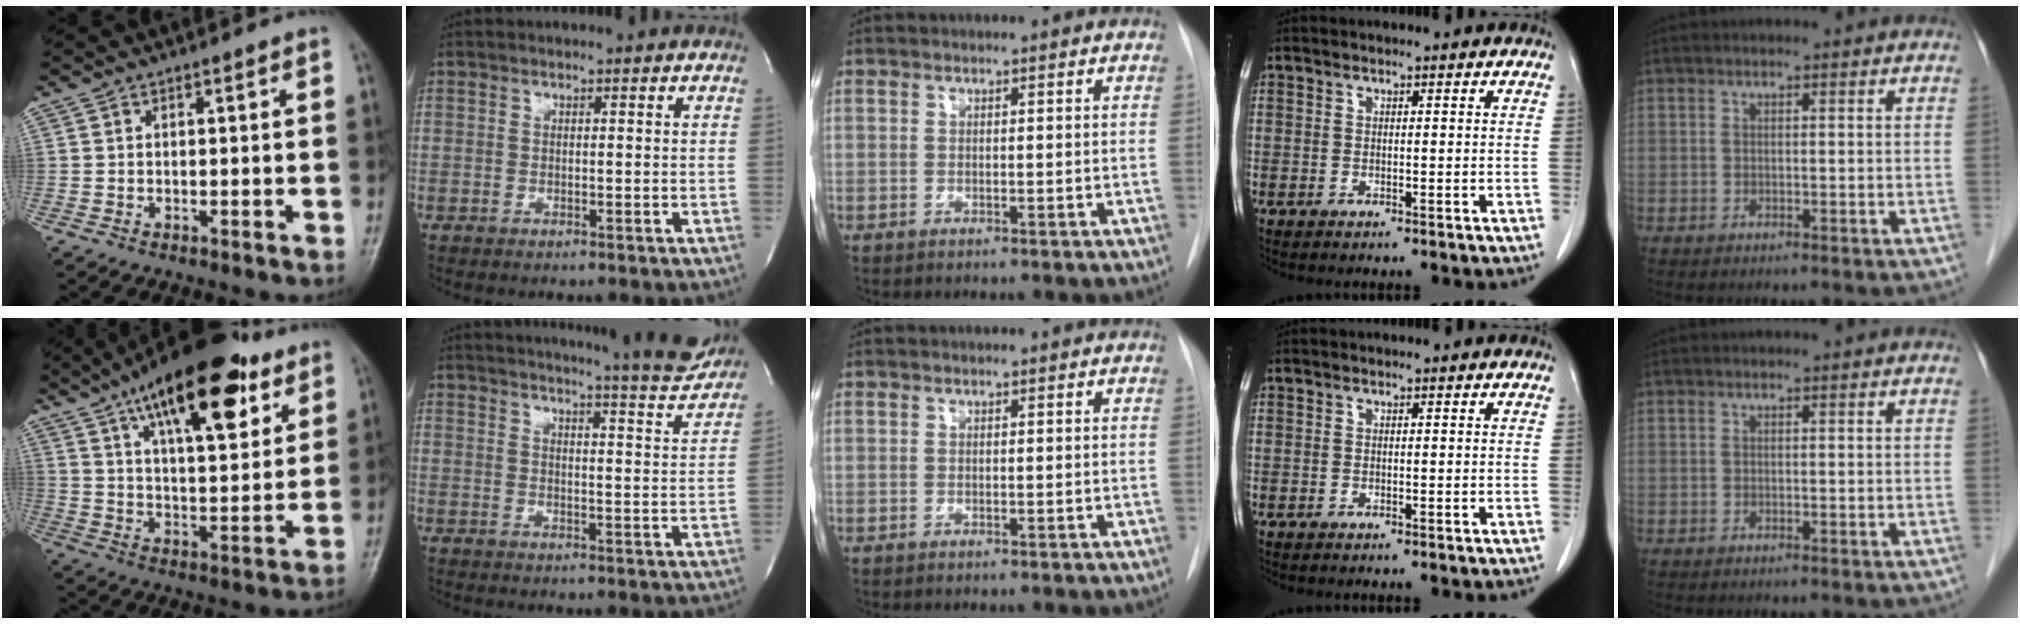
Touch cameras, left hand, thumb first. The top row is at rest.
{"thumb": {"total": 22.3, "force": [12.4, 8.6, 16.5], "torque": [-0.231, -0.031, 0.197]}, "index": {"total": 16.7, "force": [15.8, 0.9, 5.5], "torque": [-0.079, -0.058, 0.182]}}